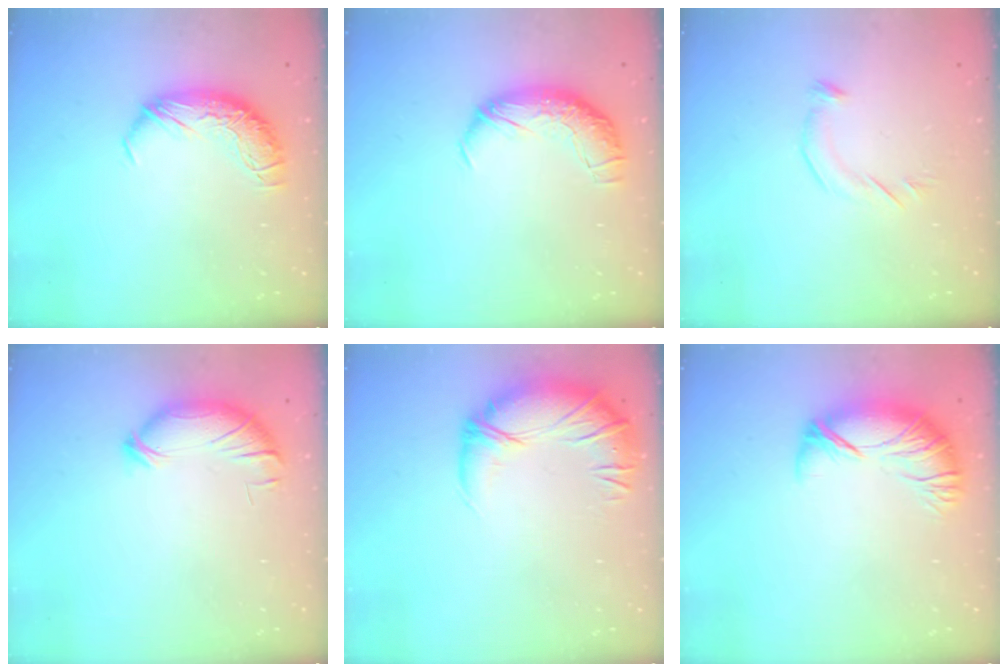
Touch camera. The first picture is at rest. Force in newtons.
{"total": 2.3, "press": 0.9, "slide": 2.2}
{"total": 5.5, "press": 5.4, "slide": 1.4}
{"total": 3.5, "press": 3.3, "slide": 1.3}
{"total": 2.8, "press": 1.3, "slide": 2.5}
{"total": 2.5, "press": 1.6, "slide": 1.9}